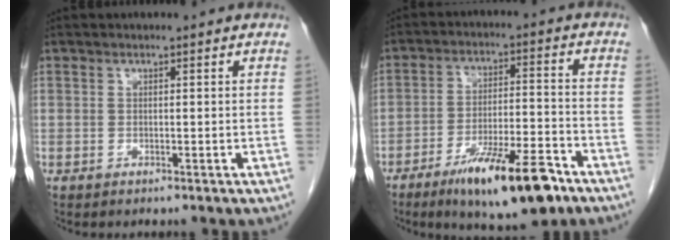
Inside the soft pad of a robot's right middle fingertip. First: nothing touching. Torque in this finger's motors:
{"motor_torque": [1.08, -1.06, 0.25, 0.10]}